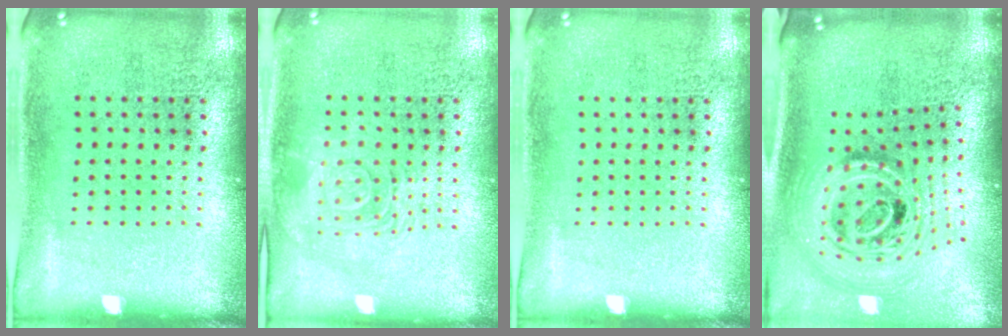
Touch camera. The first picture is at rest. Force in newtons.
{"total": 2.5, "press": 2.5, "slide": 0.5}
{"total": 0.0}
{"total": 3.0, "press": 2.0, "slide": 2.2}